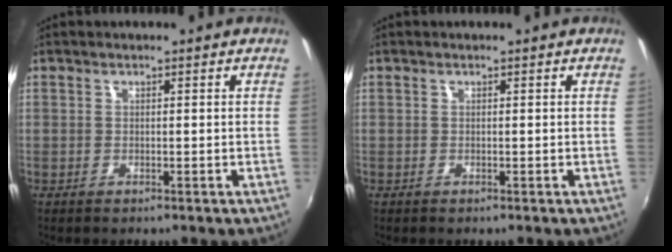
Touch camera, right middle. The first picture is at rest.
{"total": 0.0}